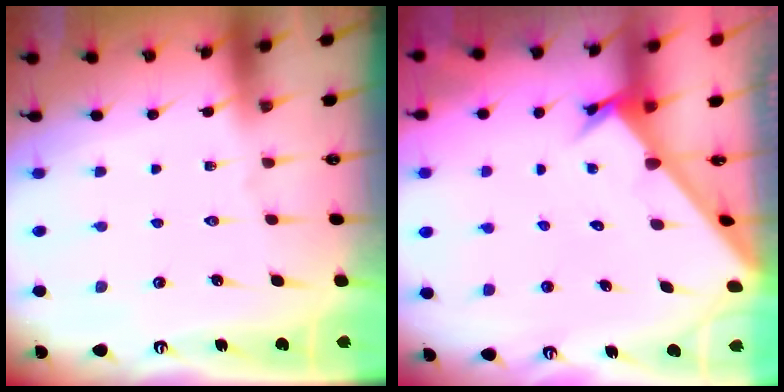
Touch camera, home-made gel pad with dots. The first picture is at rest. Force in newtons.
{"total": 2.6, "press": 2.6, "slide": 0.3}